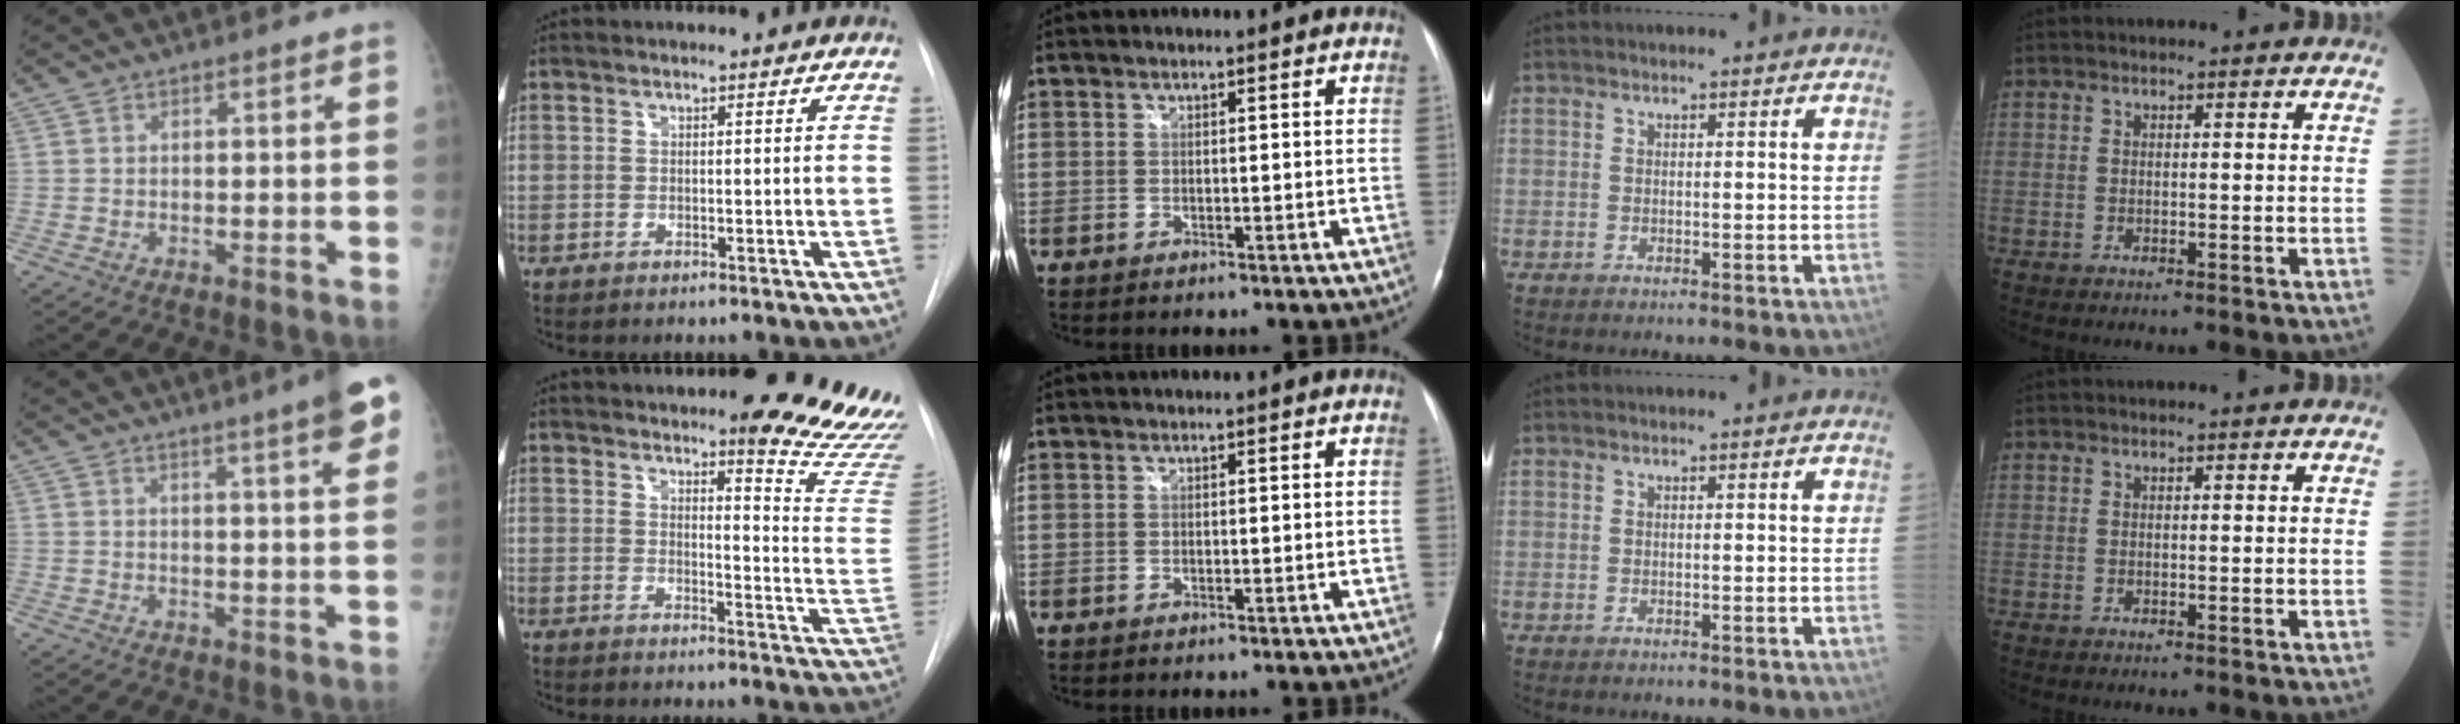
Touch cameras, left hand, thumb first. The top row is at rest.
{"thumb": {"total": 10.1, "force": [6.1, 0.7, 8.0], "torque": [-0.098, -0.017, 0.067]}, "index": {"total": 17.9, "force": [16.5, 1.3, 6.9], "torque": [-0.071, -0.111, 0.175]}}